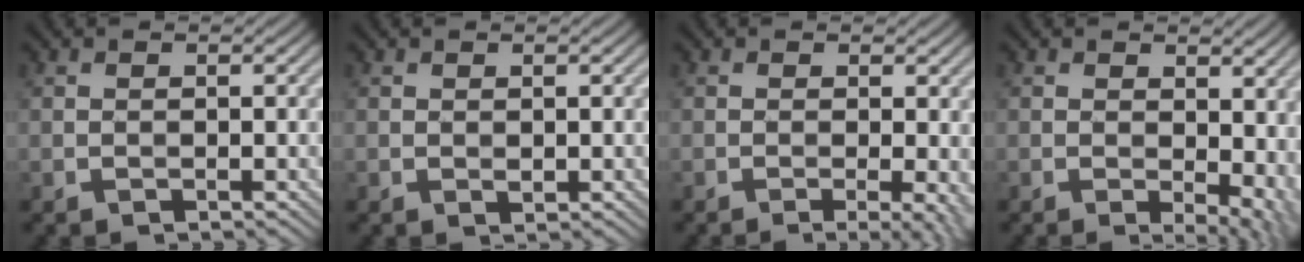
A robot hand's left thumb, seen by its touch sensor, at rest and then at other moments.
{"total": 0.6, "force": [0.1, 0.4, 0.4], "torque": [-0.006, 0.000, 0.002]}
{"total": 3.9, "force": [-0.9, 0.9, 3.7], "torque": [-0.054, -0.002, -0.012]}
{"total": 6.4, "force": [0.4, 3.4, 5.4], "torque": [-0.066, -0.005, 0.014]}